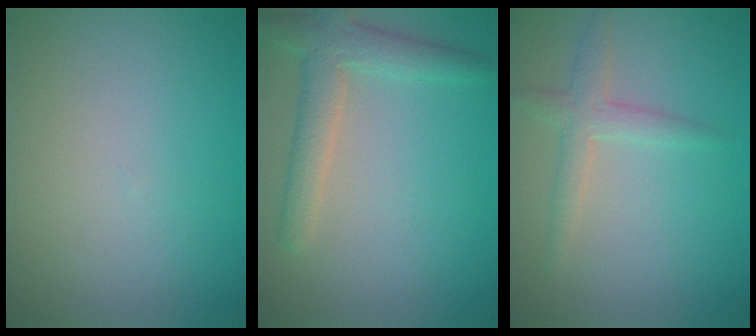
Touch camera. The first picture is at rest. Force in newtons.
{"total": 3.6, "press": 3.6, "slide": 0.1}
{"total": 2.1, "press": 2.1, "slide": 0.0}